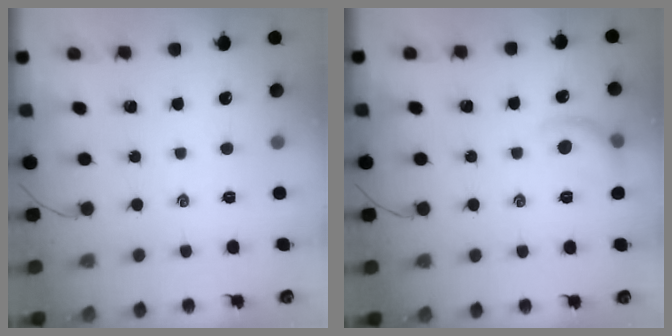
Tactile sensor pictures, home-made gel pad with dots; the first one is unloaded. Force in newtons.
{"total": 9.4, "press": 9.4, "slide": 0.2}